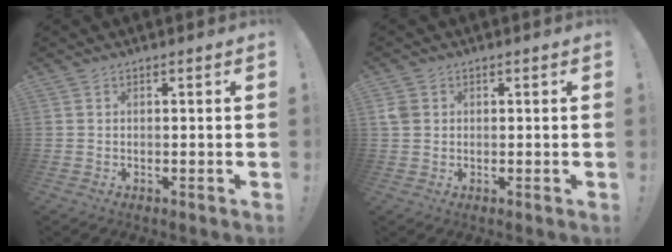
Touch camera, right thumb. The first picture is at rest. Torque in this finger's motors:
{"motor_torque": [0.15, -0.19, 0.31, 0.11, 0.00]}